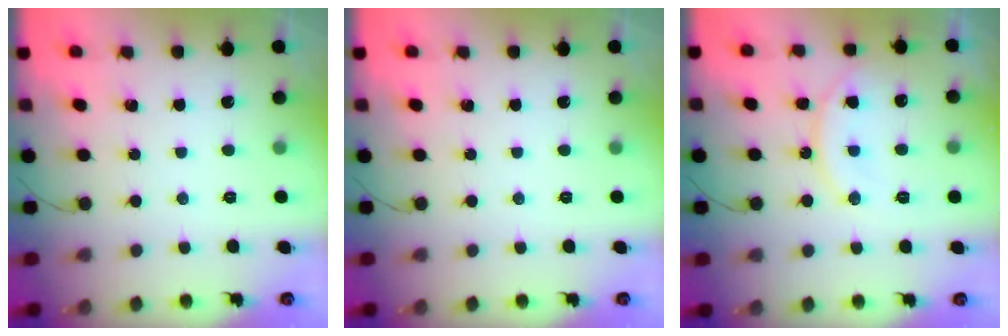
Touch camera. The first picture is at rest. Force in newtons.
{"total": 0.0}
{"total": 12.4, "press": 12.4, "slide": 0.8}